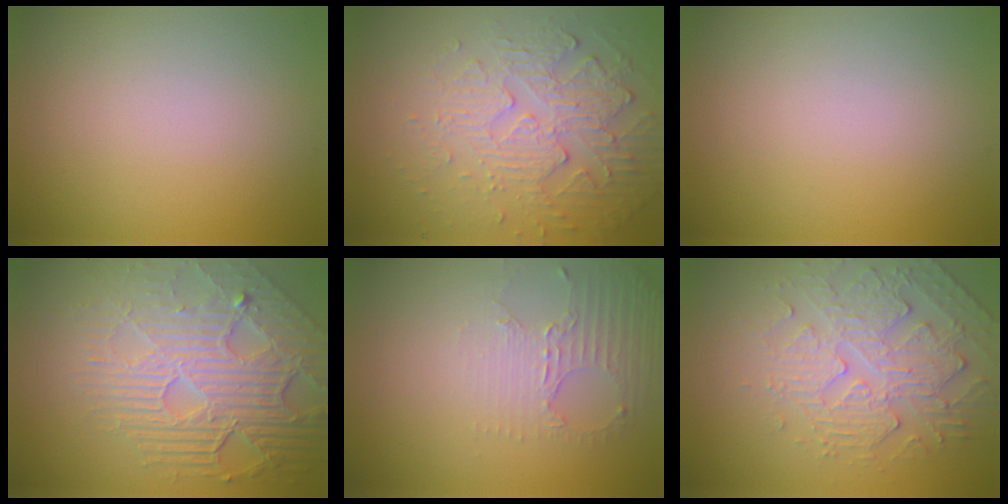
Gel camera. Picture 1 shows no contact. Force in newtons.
{"total": 6.0, "press": 3.7, "slide": 4.8}
{"total": 0.0}
{"total": 8.6, "press": 5.8, "slide": 6.4}
{"total": 2.6, "press": 2.0, "slide": 1.7}
{"total": 4.8, "press": 3.6, "slide": 3.2}